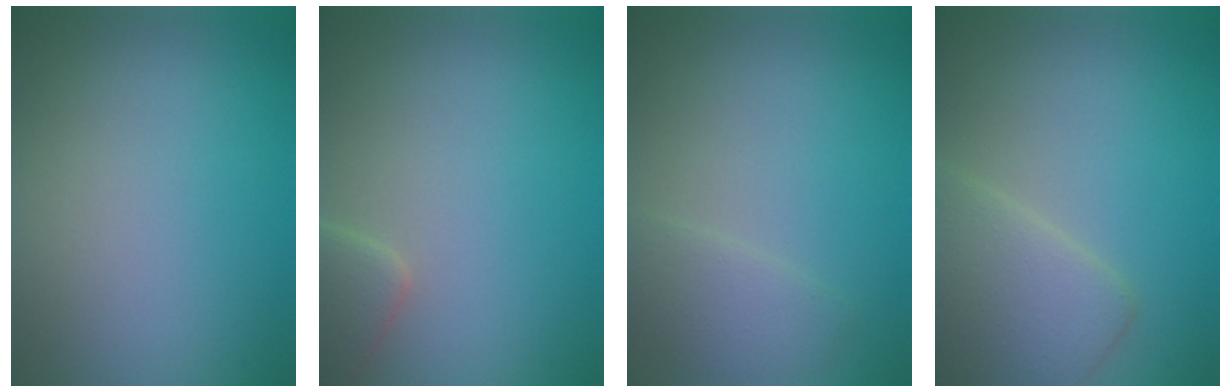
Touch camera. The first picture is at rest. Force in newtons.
{"total": 2.5, "press": 2.5, "slide": 0.2}
{"total": 1.9, "press": 1.9, "slide": 0.1}
{"total": 4.4, "press": 4.4, "slide": 0.2}